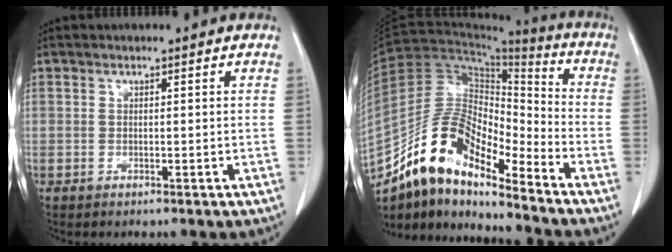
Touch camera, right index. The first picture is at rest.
{"total": 15.9, "force": [-12.3, 4.9, 8.8], "torque": [-0.162, 0.040, -0.223]}